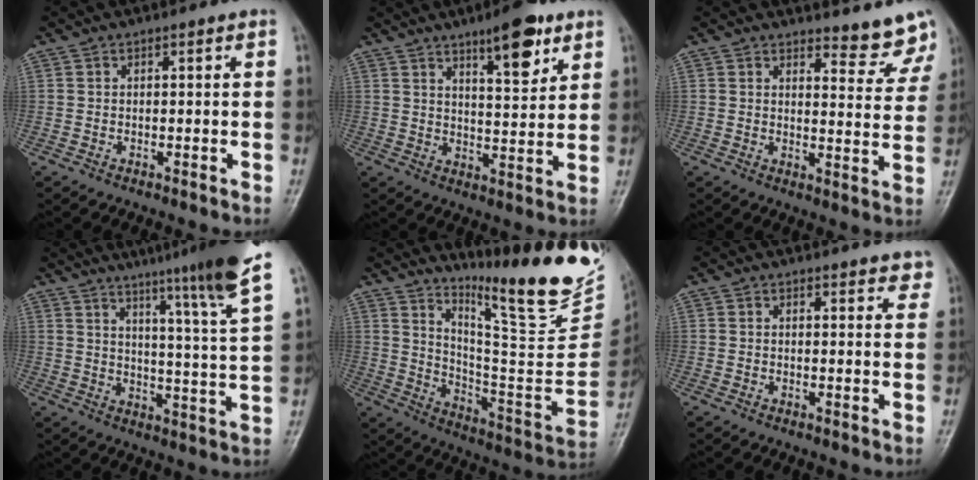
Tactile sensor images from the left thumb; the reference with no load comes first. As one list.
[{"total": 10.1, "force": [6.2, 3.1, 7.4], "torque": [-0.091, -0.036, 0.094]}, {"total": 7.5, "force": [7.1, 1.9, 1.5], "torque": [0.011, -0.062, 0.077]}, {"total": 18.5, "force": [13.6, -0.4, 12.5], "torque": [-0.171, -0.078, 0.180]}, {"total": 23.2, "force": [17.6, 3.5, 14.8], "torque": [-0.193, -0.129, 0.264]}, {"total": 3.7, "force": [3.2, 1.3, 1.2], "torque": [0.010, -0.014, 0.028]}]